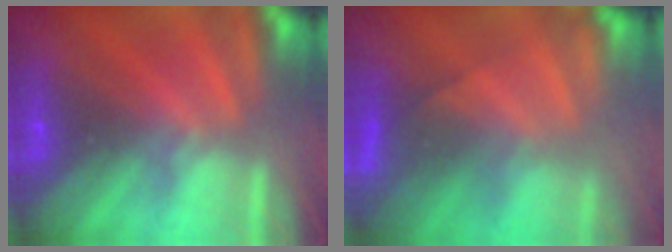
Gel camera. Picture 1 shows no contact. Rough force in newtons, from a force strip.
{"total": 9.4}